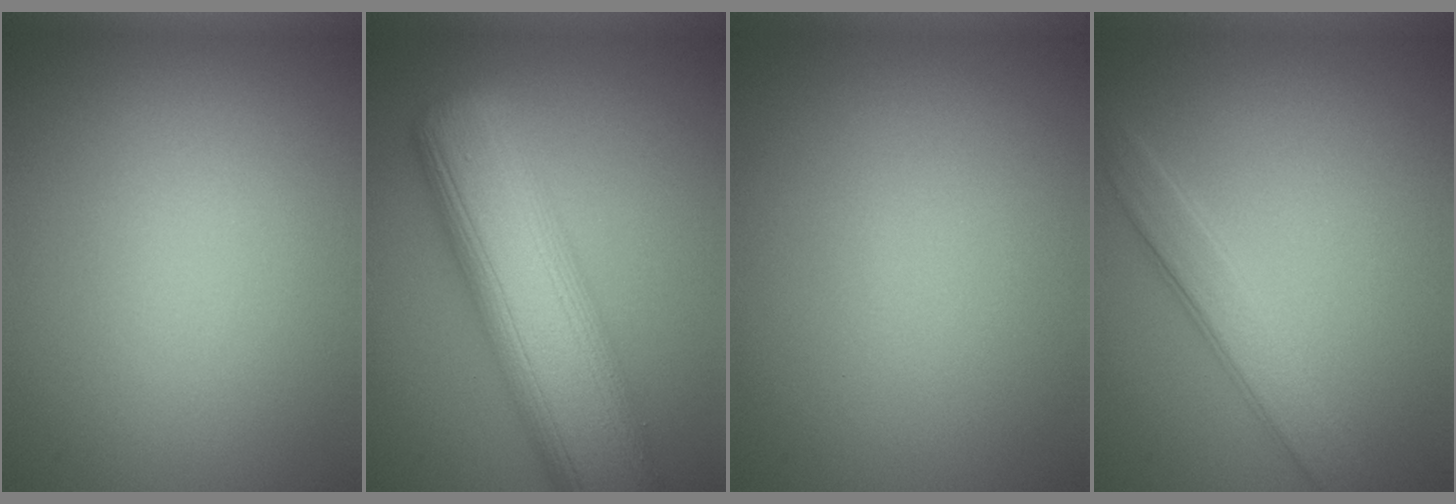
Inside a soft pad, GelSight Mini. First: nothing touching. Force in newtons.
{"total": 12.0, "press": 12.0, "slide": 0.6}
{"total": 0.0}
{"total": 3.0, "press": 3.0, "slide": 0.1}